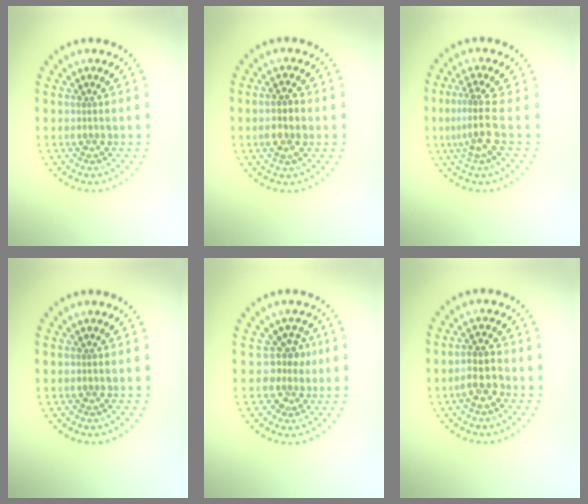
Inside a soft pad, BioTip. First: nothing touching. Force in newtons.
{"total": 2.2, "press": 2.1, "slide": 0.5}
{"total": 3.0, "press": 2.1, "slide": 2.1}
{"total": 0.0}
{"total": 2.6, "press": 1.9, "slide": 1.7}
{"total": 2.8, "press": 2.6, "slide": 0.9}